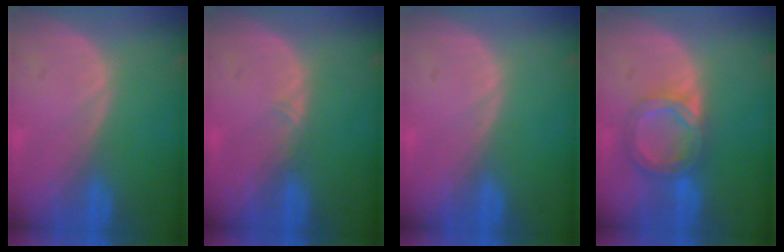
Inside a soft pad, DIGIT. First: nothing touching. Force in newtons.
{"total": 0.8, "press": 0.7, "slide": 0.4}
{"total": 0.0}
{"total": 6.4, "press": 5.6, "slide": 3.1}